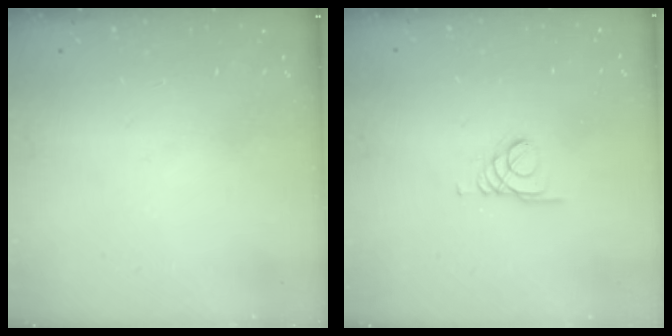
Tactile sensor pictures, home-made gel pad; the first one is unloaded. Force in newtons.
{"total": 1.6, "press": 1.6, "slide": 0.0}